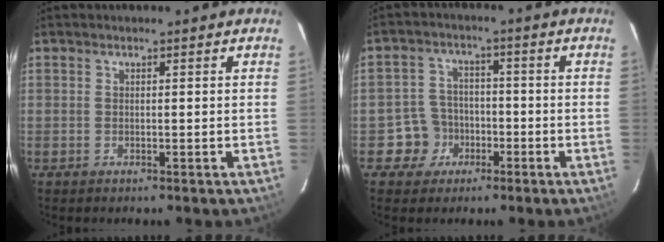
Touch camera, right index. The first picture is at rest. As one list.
[{"total": 6.1, "force": [-2.7, 5.5, 0.3], "torque": [-0.015, 0.028, -0.040]}]